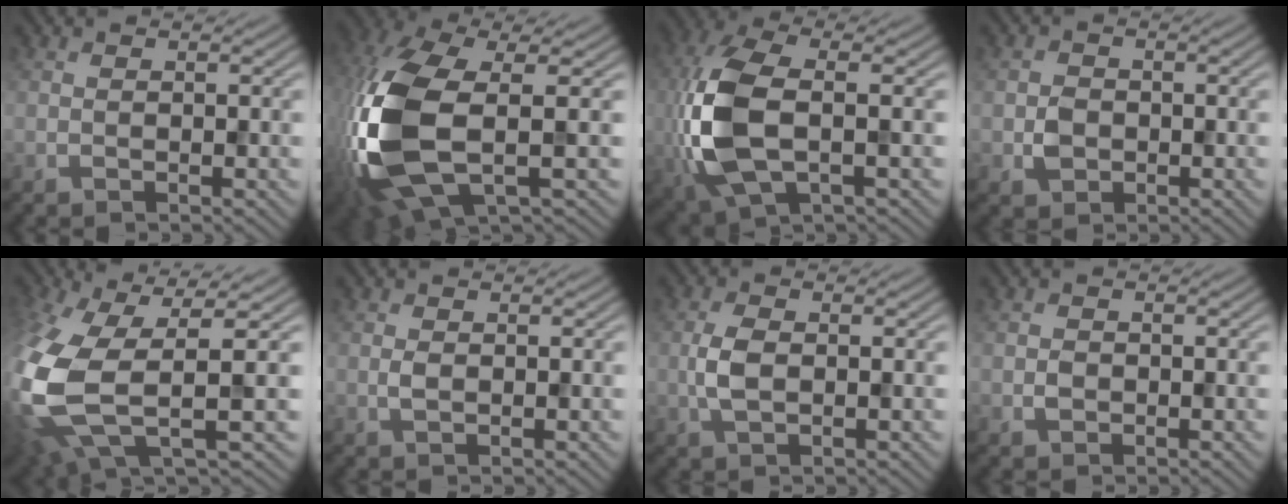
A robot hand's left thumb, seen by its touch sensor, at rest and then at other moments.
{"total": 15.2, "force": [-1.6, 6.8, 13.5], "torque": [-0.346, -0.014, -0.032]}
{"total": 12.4, "force": [-1.2, 6.2, 10.7], "torque": [-0.284, -0.005, -0.021]}
{"total": 2.2, "force": [-0.6, 1.9, 1.1], "torque": [-0.021, -0.005, -0.015]}
{"total": 13.8, "force": [-2.1, 6.1, 12.2], "torque": [-0.315, -0.038, -0.024]}
{"total": 0.9, "force": [0.0, 0.5, 0.8], "torque": [-0.018, -0.001, 0.000]}
{"total": 3.3, "force": [-0.2, 1.7, 2.8], "torque": [-0.067, 0.002, -0.004]}
{"total": 1.1, "force": [-0.3, 1.0, 0.5], "torque": [-0.009, -0.003, -0.009]}